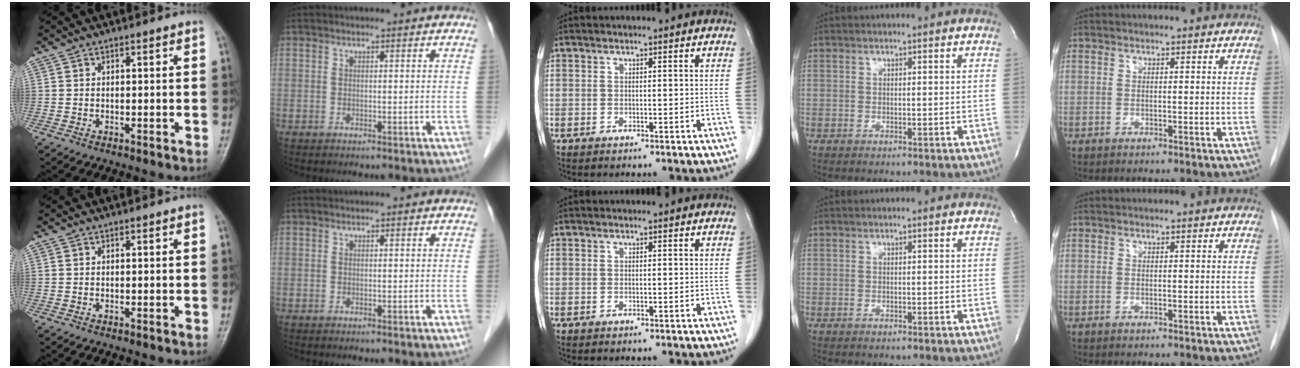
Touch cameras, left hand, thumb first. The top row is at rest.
{}